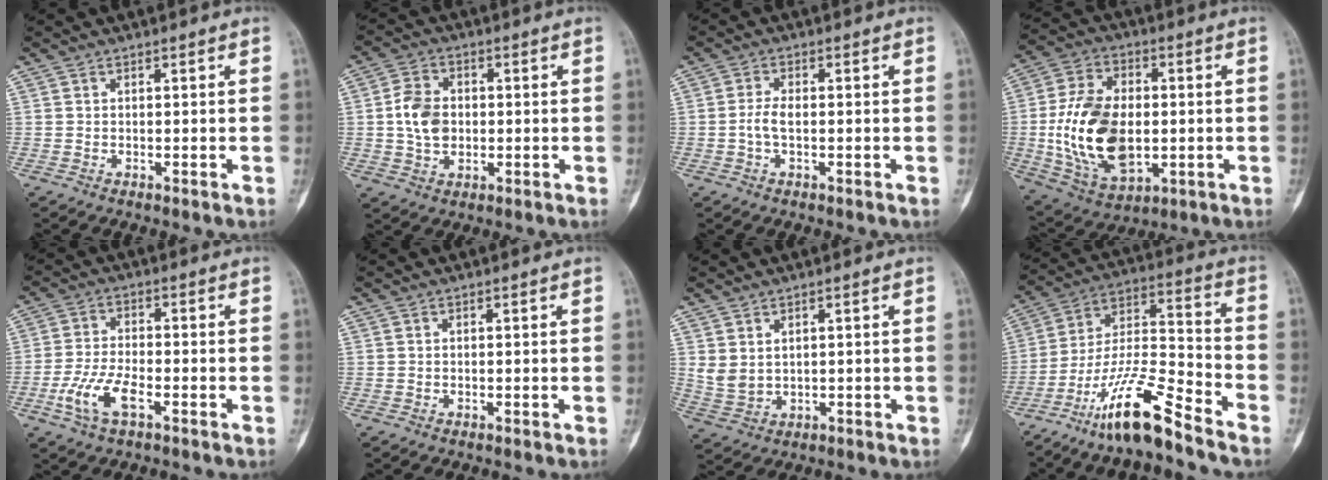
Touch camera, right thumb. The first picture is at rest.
{"total": 7.8, "force": [0.0, 5.7, 5.3], "torque": [-0.086, 0.006, -0.001]}
{"total": 3.0, "force": [-0.5, 1.3, 2.6], "torque": [-0.059, 0.005, -0.013]}
{"total": 19.8, "force": [-1.2, 12.4, 15.4], "torque": [-0.272, 0.001, -0.007]}
{"total": 7.8, "force": [-3.3, 3.2, 6.3], "torque": [-0.138, 0.013, -0.065]}
{"total": 0.0}
{"total": 3.8, "force": [1.4, 2.6, 2.5], "torque": [-0.042, -0.008, 0.040]}
{"total": 16.0, "force": [-11.5, 2.6, 10.8], "torque": [-0.203, 0.078, -0.211]}